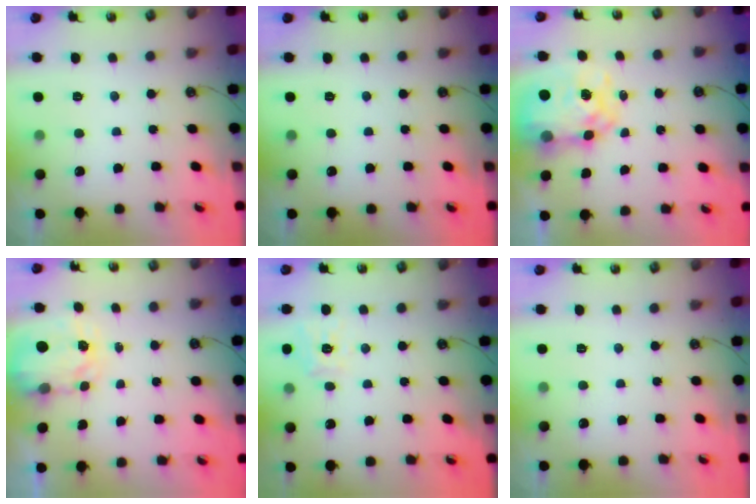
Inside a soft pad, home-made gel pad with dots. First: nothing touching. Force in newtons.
{"total": 0.0}
{"total": 9.8, "press": 9.8, "slide": 0.7}
{"total": 3.6, "press": 3.6, "slide": 0.4}
{"total": 10.2, "press": 10.1, "slide": 1.2}
{"total": 0.0}